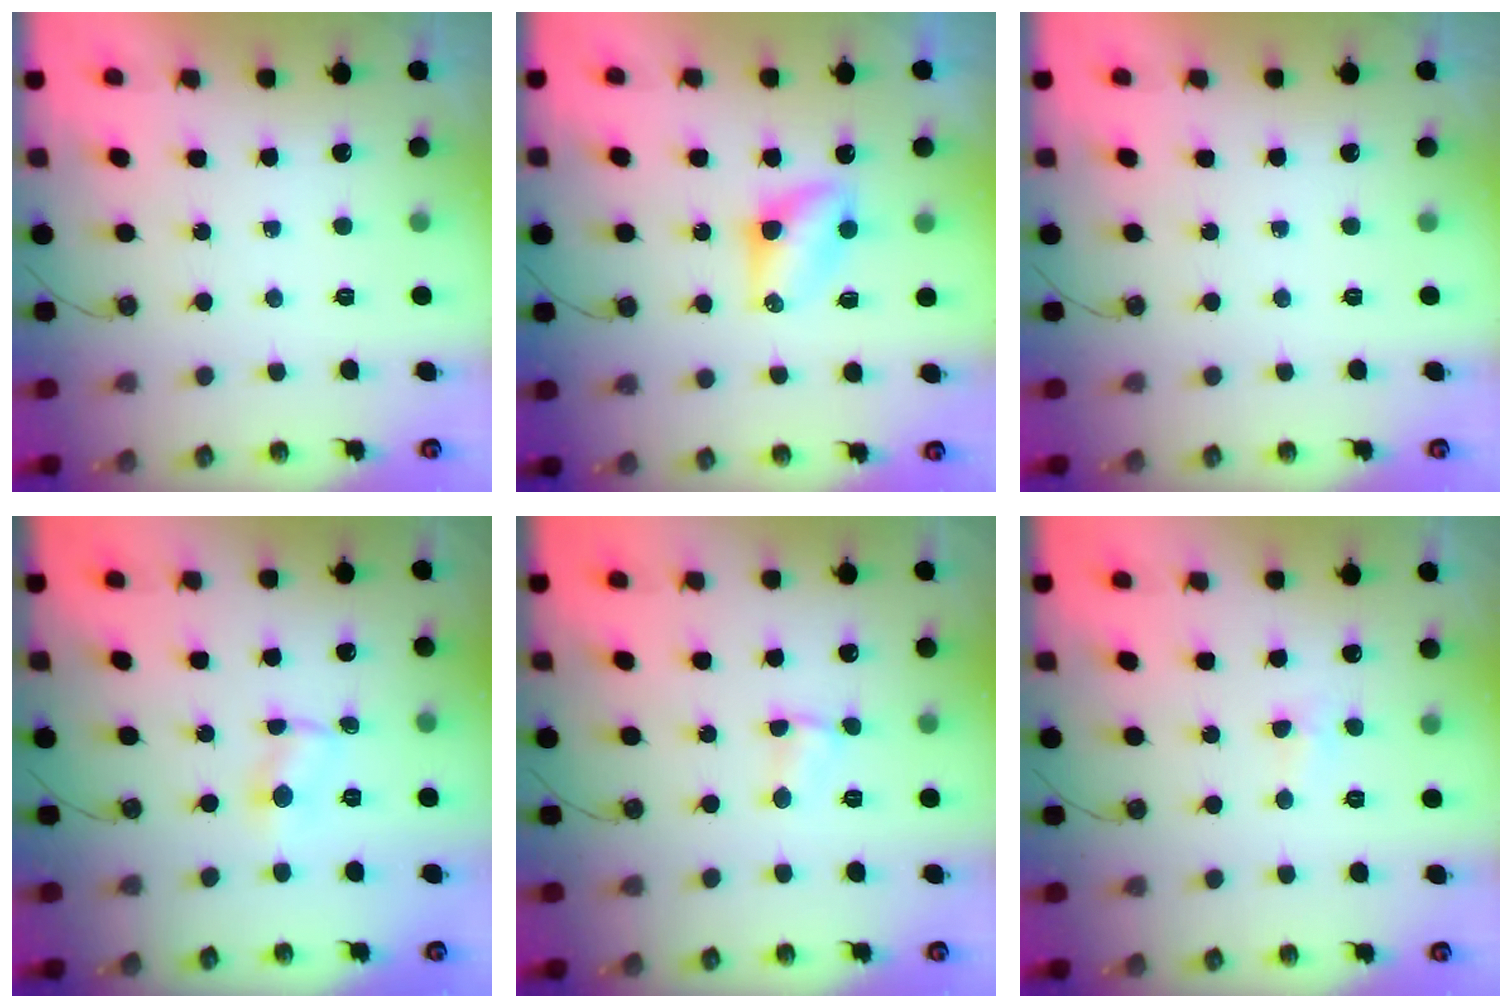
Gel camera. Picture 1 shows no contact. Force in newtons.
{"total": 5.9, "press": 5.9, "slide": 0.6}
{"total": 0.0}
{"total": 1.5, "press": 1.5, "slide": 0.2}
{"total": 1.8, "press": 1.8, "slide": 0.2}
{"total": 2.1, "press": 2.0, "slide": 0.3}